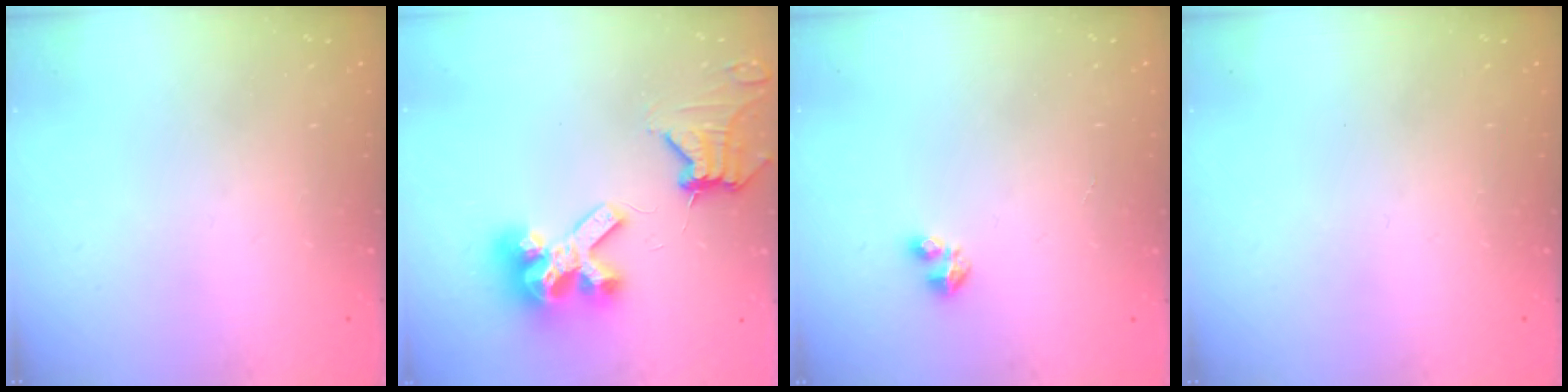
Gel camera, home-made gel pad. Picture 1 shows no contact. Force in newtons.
{"total": 15.0, "press": 14.9, "slide": 1.8}
{"total": 2.9, "press": 2.9, "slide": 0.5}
{"total": 0.0}